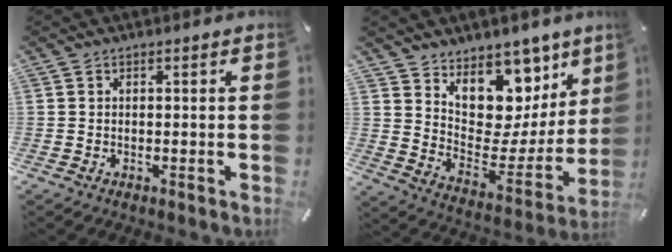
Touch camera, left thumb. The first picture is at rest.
{"total": 13.4, "force": [9.0, 9.2, 3.7], "torque": [-0.028, -0.110, 0.162]}